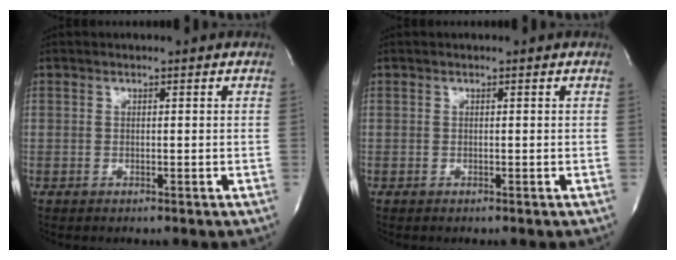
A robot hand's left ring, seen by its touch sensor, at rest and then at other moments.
{"total": 0.0}